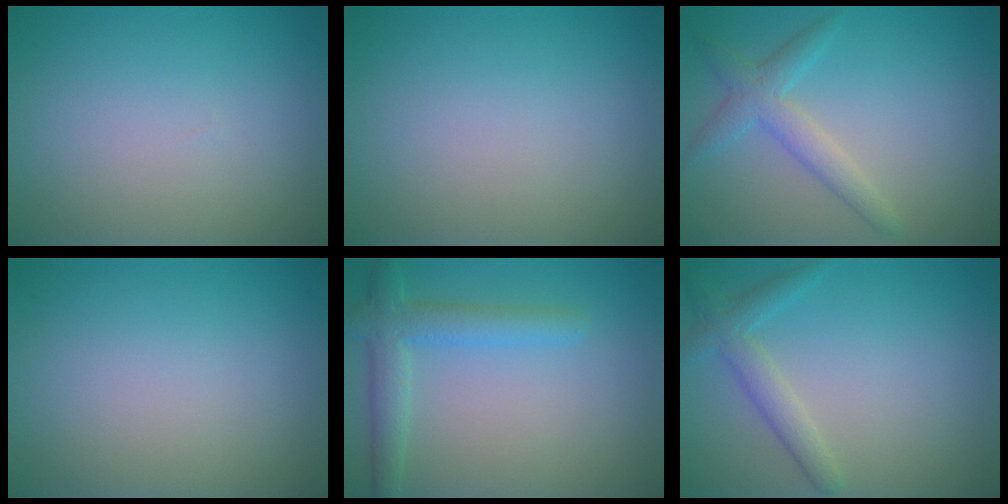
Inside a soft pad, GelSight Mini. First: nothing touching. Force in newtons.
{"total": 0.0}
{"total": 2.8, "press": 2.8, "slide": 0.0}
{"total": 0.0}
{"total": 3.4, "press": 3.4, "slide": 0.2}
{"total": 2.5, "press": 2.5, "slide": 0.1}